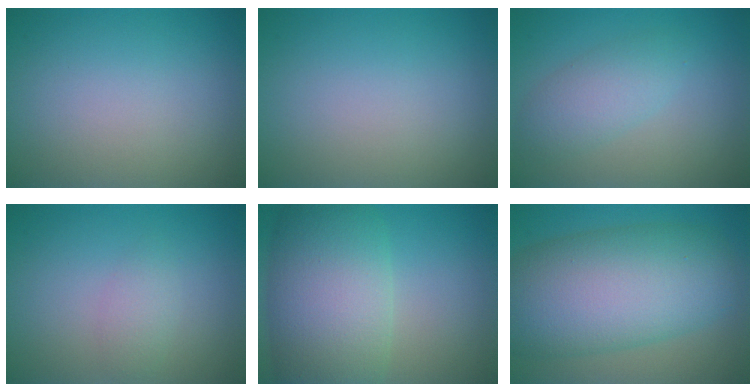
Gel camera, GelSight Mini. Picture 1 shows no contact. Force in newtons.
{"total": 0.0}
{"total": 3.0, "press": 3.0, "slide": 0.1}
{"total": 1.5, "press": 1.5, "slide": 0.0}
{"total": 10.7, "press": 10.7, "slide": 0.7}
{"total": 12.0, "press": 12.0, "slide": 0.5}